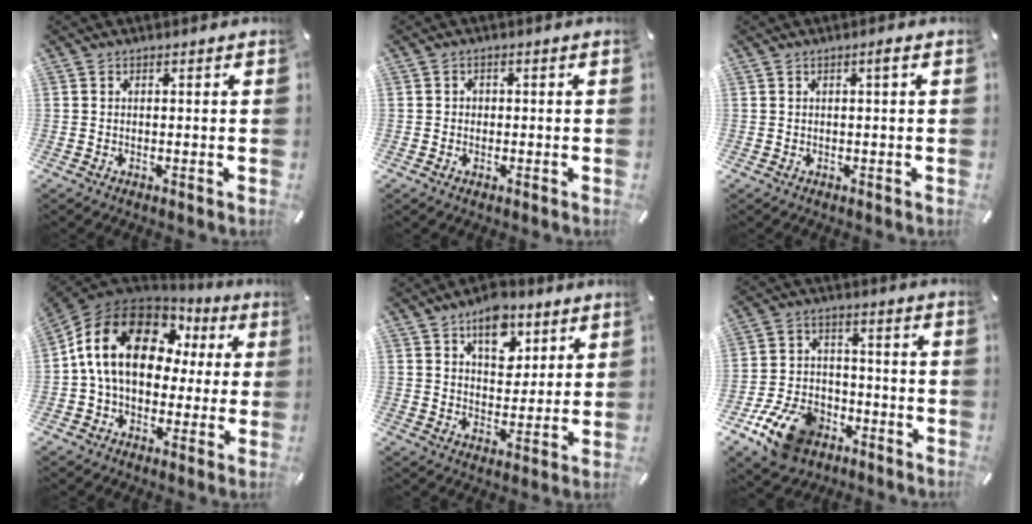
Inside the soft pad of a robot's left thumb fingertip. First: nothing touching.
{"total": 1.6, "force": [-0.6, 1.4, 0.4], "torque": [-0.009, 0.006, -0.015]}
{"total": 1.3, "force": [0.2, -0.1, 1.3], "torque": [-0.024, -0.001, 0.003]}
{"total": 18.9, "force": [3.5, 13.8, 12.4], "torque": [-0.256, 0.005, 0.062]}
{"total": 10.2, "force": [5.9, 6.5, 5.2], "torque": [-0.059, -0.029, 0.101]}
{"total": 14.1, "force": [-8.0, 9.2, 7.1], "torque": [-0.115, 0.056, -0.139]}